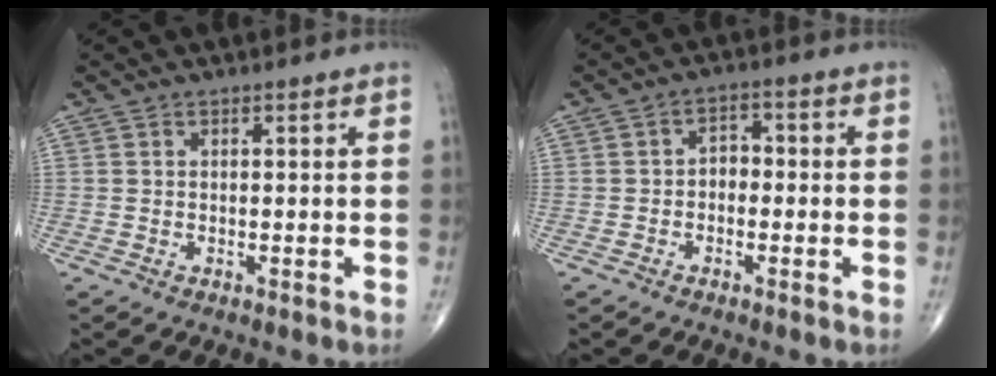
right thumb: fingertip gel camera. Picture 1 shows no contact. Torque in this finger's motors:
{"motor_torque": [-0.19, 0.13, 0.07, 0.17, 0.00]}